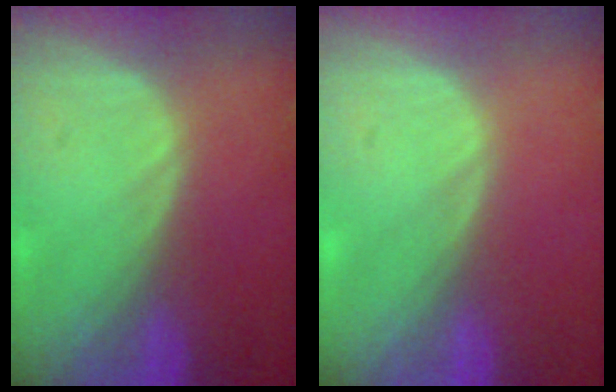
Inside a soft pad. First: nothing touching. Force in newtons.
{"total": 0.0}